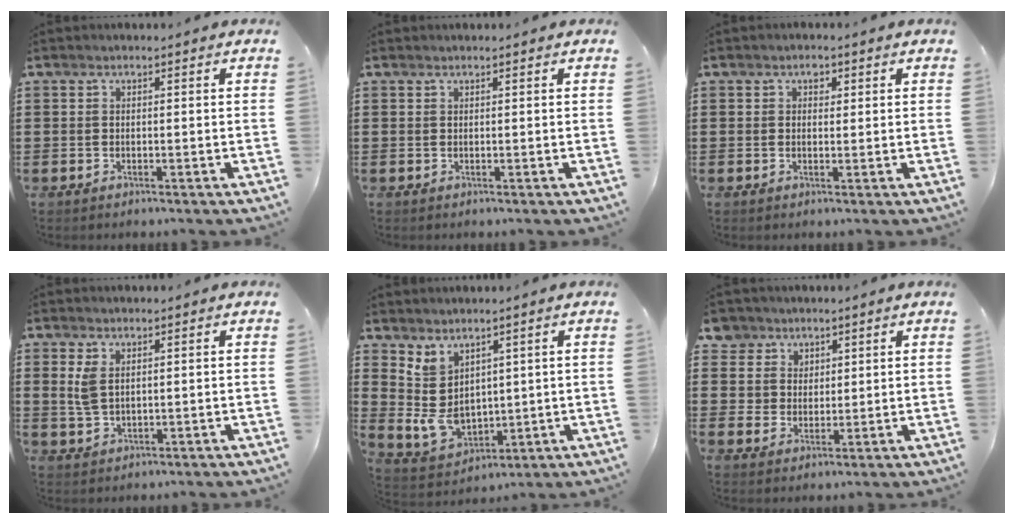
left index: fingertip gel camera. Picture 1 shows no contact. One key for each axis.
{"total": 0.0}
{"total": 1.8, "fx": 0.9, "fy": 1.2, "fz": 0.8, "tx": -0.002, "ty": 0.004, "tz": 0.012}
{"total": 3.0, "fx": 1.1, "fy": 1.7, "fz": 2.2, "tx": -0.059, "ty": 0.005, "tz": 0.017}
{"total": 6.4, "fx": 2.1, "fy": 4.8, "fz": 3.7, "tx": -0.102, "ty": -0.002, "tz": 0.041}
{"total": 5.2, "fx": 2.7, "fy": 4.4, "fz": 0.0, "tx": -0.022, "ty": 0.004, "tz": 0.048}